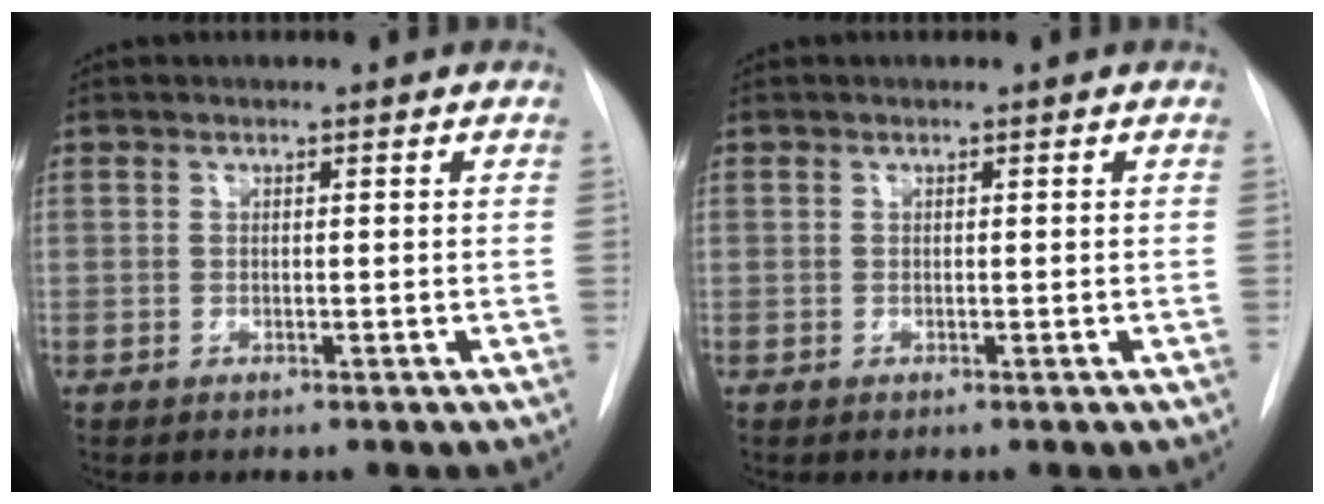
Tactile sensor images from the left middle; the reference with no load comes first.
{"total": 0.0}